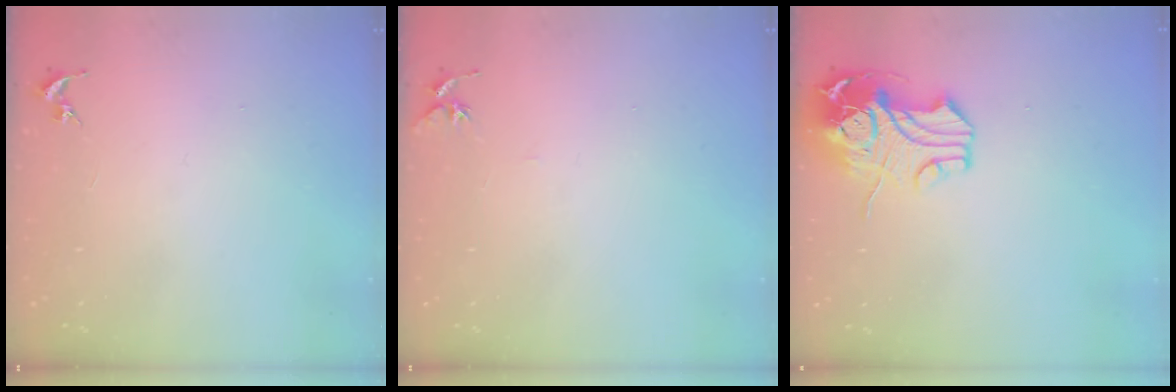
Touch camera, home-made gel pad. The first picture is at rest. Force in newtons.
{"total": 4.9, "press": 4.8, "slide": 0.5}
{"total": 12.8, "press": 12.6, "slide": 2.3}